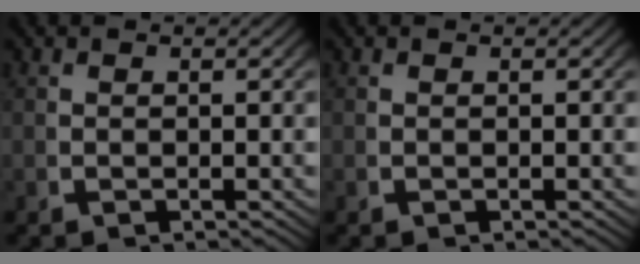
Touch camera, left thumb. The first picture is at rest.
{"total": 0.0}